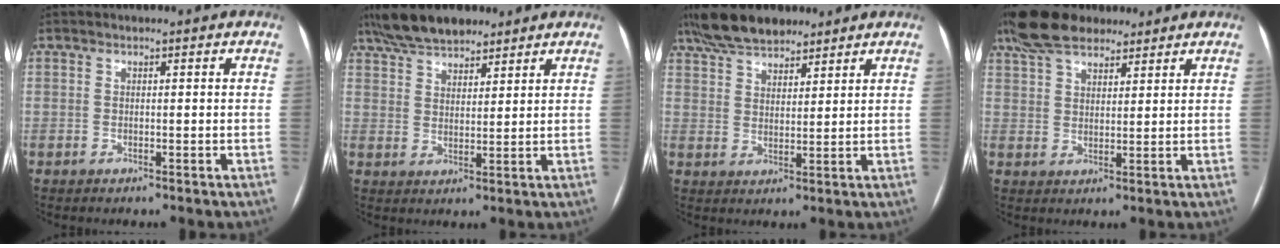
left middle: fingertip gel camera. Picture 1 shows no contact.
{"total": 9.8, "force": [8.1, 3.2, 4.5], "torque": [-0.081, 0.025, 0.143]}
{"total": 9.9, "force": [8.2, 3.3, 4.5], "torque": [-0.082, 0.026, 0.147]}
{"total": 10.7, "force": [8.4, 4.2, 5.2], "torque": [-0.101, 0.039, 0.152]}